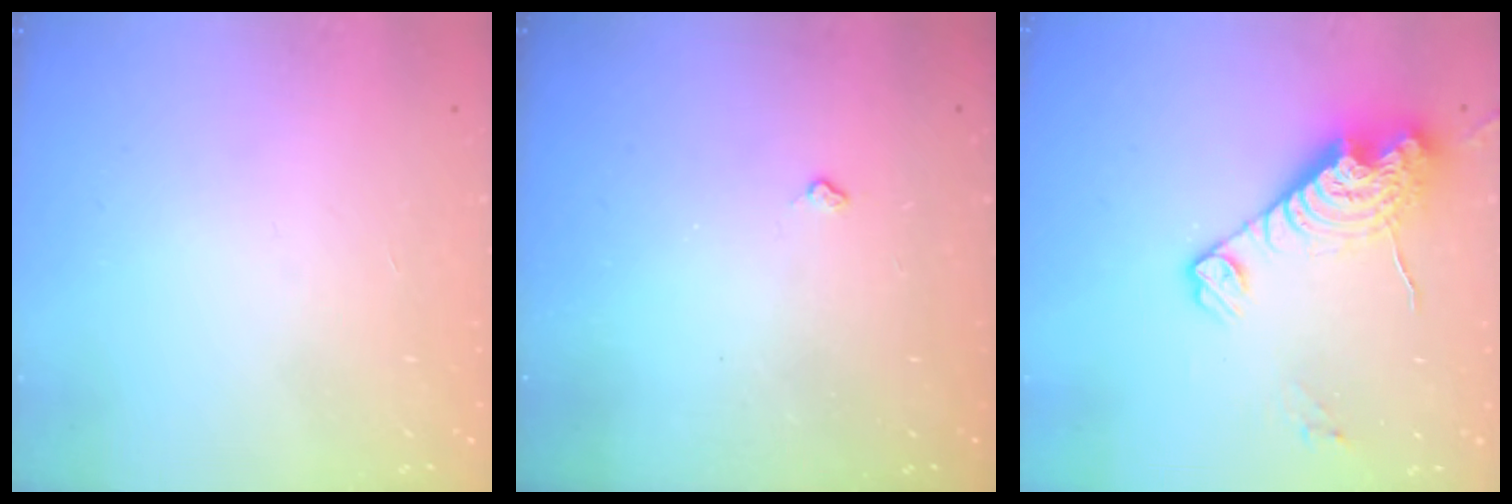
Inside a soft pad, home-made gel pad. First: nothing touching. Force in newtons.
{"total": 2.7, "press": 2.6, "slide": 0.4}
{"total": 13.3, "press": 13.2, "slide": 1.1}